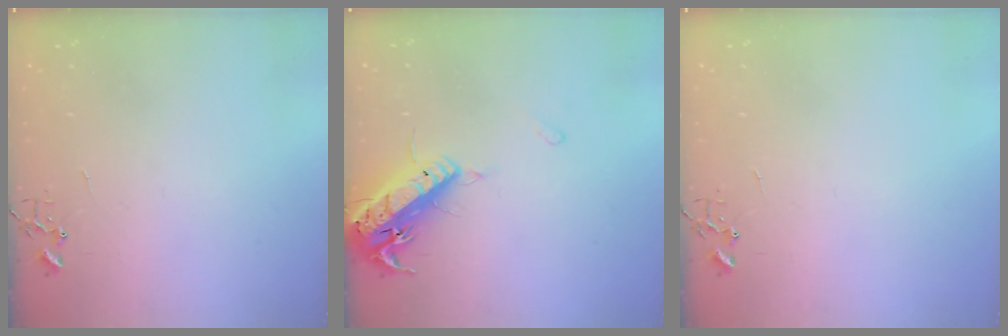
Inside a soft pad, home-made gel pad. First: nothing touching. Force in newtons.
{"total": 17.3, "press": 16.9, "slide": 3.7}
{"total": 0.0}